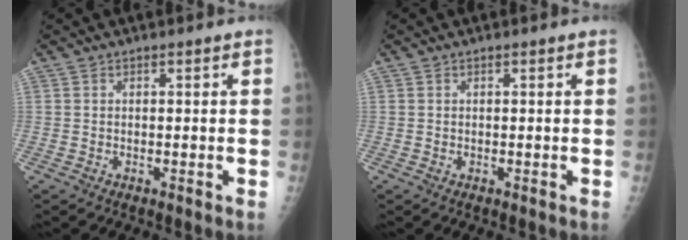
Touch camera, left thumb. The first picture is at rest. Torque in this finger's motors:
{"motor_torque": [-0.23, 0.09, 0.15, 0.12, 0.00]}